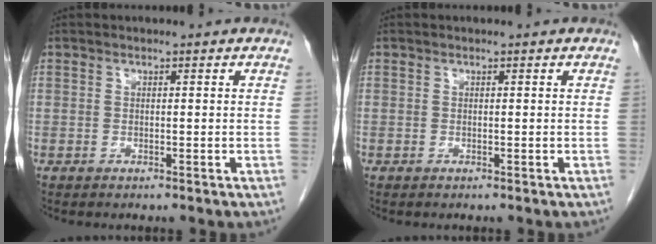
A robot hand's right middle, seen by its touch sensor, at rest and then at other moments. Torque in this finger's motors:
{"motor_torque": [-0.09, 0.10, -0.03, -0.01]}